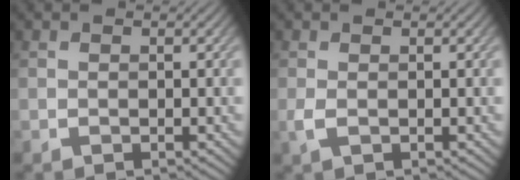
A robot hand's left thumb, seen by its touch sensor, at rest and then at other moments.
{"total": 1.2, "force": [0.0, 0.4, 1.1], "torque": [-0.031, 0.000, -0.002]}